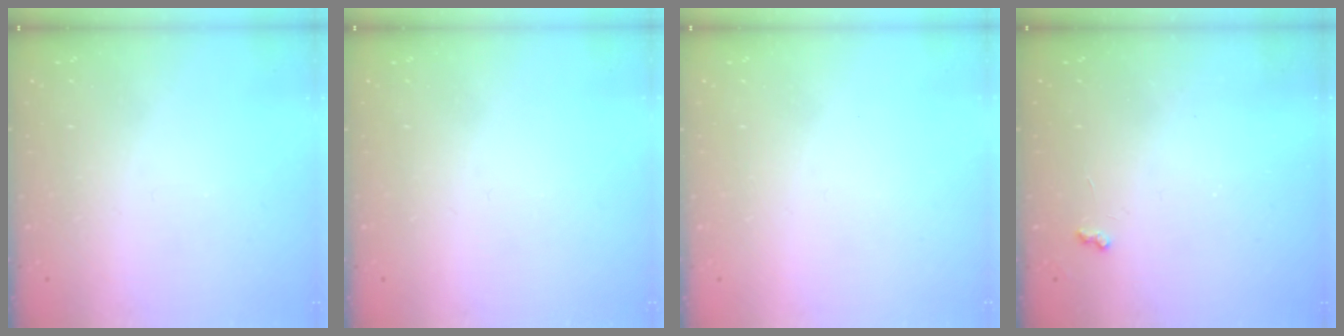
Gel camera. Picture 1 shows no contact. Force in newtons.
{"total": 0.0}
{"total": 0.0}
{"total": 3.0, "press": 3.0, "slide": 0.4}